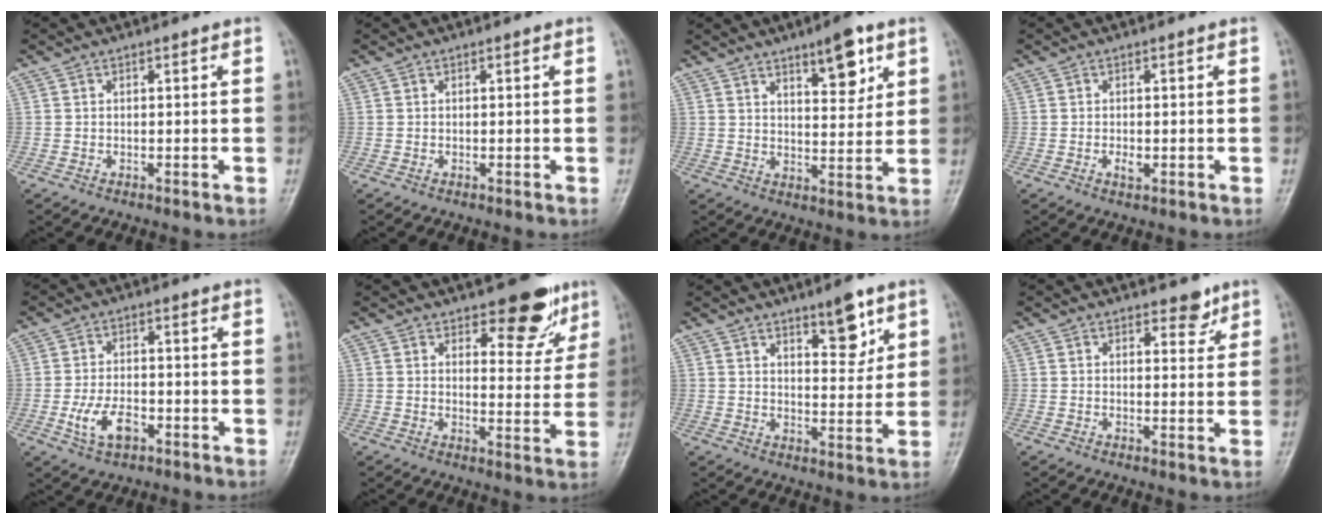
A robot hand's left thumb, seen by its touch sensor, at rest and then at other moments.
{"total": 0.0}
{"total": 8.4, "force": [5.0, 2.9, 6.2], "torque": [-0.072, -0.031, 0.074]}
{"total": 1.7, "force": [-0.4, 0.9, 1.3], "torque": [-0.022, -0.001, -0.006]}
{"total": 6.5, "force": [-2.4, 3.7, 4.8], "torque": [-0.091, 0.010, -0.044]}
{"total": 9.4, "force": [6.4, 4.3, 5.5], "torque": [-0.032, -0.039, 0.087]}
{"total": 7.7, "force": [4.8, 2.7, 5.4], "torque": [-0.058, -0.034, 0.072]}
{"total": 3.1, "force": [2.3, 1.6, 1.3], "torque": [0.002, -0.014, 0.031]}